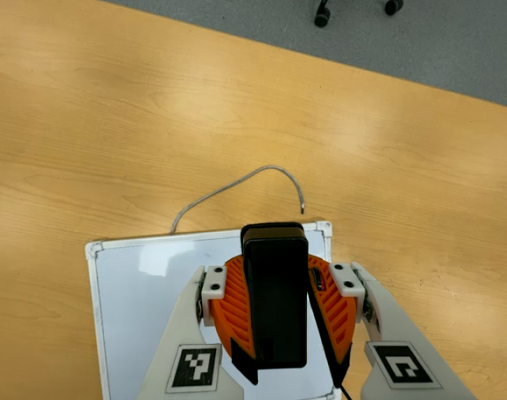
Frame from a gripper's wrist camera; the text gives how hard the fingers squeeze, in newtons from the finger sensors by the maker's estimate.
{"total": 11.3, "left": 10.3, "right": 12.3}